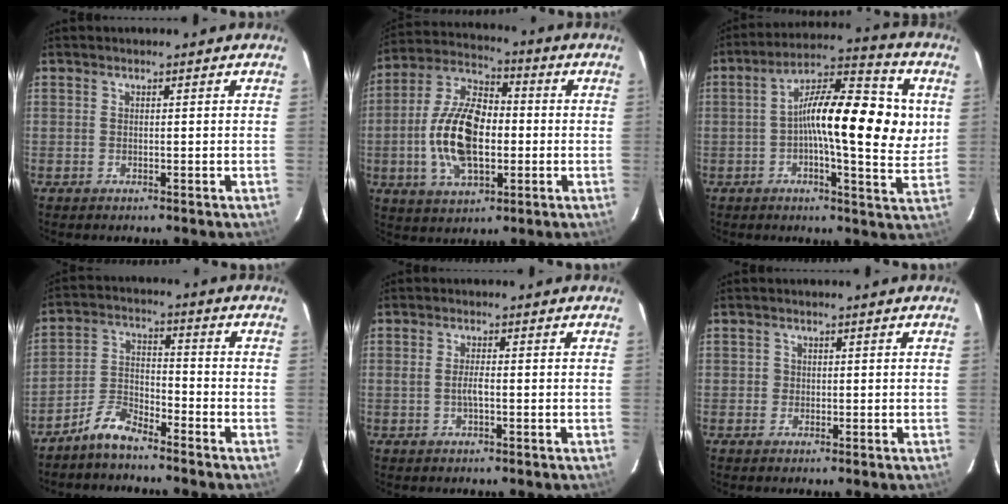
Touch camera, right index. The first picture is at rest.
{"total": 15.9, "force": [-2.2, 8.3, 13.4], "torque": [-0.272, 0.010, -0.041]}
{"total": 17.4, "force": [1.8, 4.8, 16.7], "torque": [-0.255, 0.024, 0.012]}
{"total": 6.4, "force": [-5.5, 1.7, 2.8], "torque": [-0.067, 0.019, -0.112]}
{"total": 2.1, "force": [-0.5, 0.4, 2.0], "torque": [-0.039, 0.001, -0.010]}
{"total": 1.3, "force": [-0.2, 1.3, 0.1], "torque": [0.001, 0.002, -0.003]}